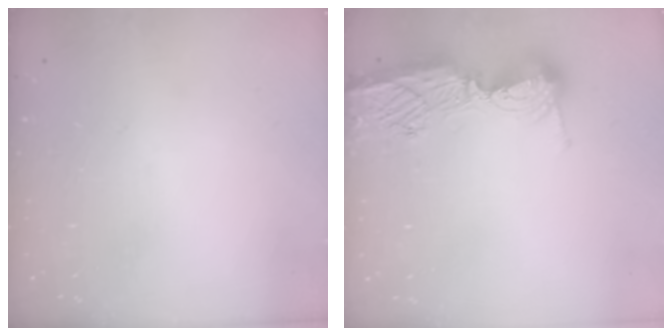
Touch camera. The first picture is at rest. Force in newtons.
{"total": 12.7, "press": 12.6, "slide": 1.2}